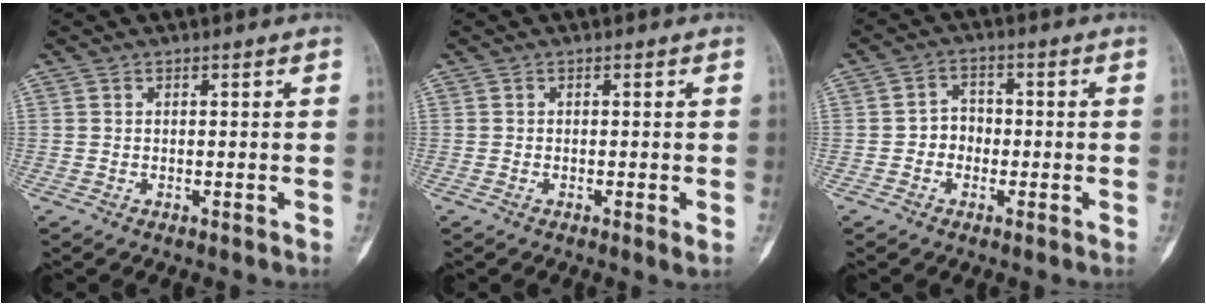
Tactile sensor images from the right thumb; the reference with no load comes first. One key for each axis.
{"total": 1.1, "fx": -0.3, "fy": 0.2, "fz": 1.0, "tx": -0.015, "ty": -0.004, "tz": -0.009}
{"total": 4.1, "fx": -1.0, "fy": 3.6, "fz": 1.7, "tx": -0.005, "ty": 0.017, "tz": -0.026}